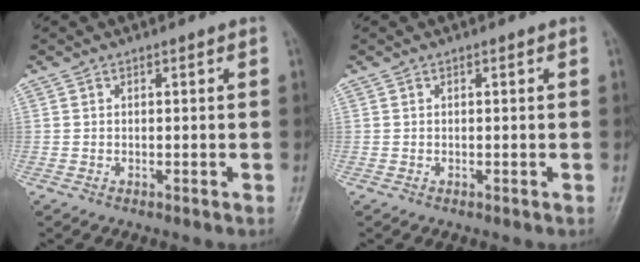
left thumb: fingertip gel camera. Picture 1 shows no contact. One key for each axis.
{"total": 0.0}